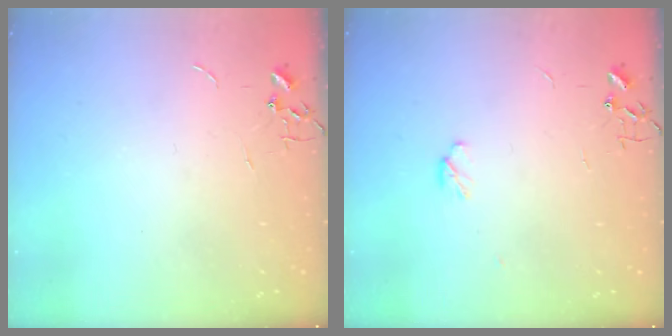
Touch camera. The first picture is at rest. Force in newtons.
{"total": 3.8, "press": 3.7, "slide": 0.9}